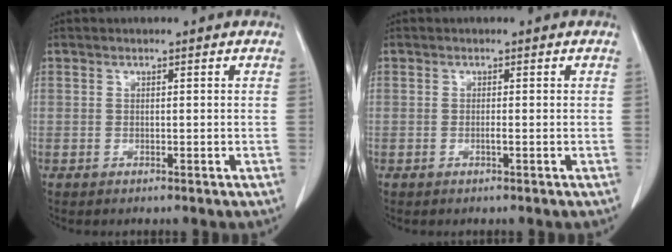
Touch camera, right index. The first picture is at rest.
{"total": 0.7, "force": [-0.2, 0.0, 0.6], "torque": [-0.014, 0.000, -0.005]}